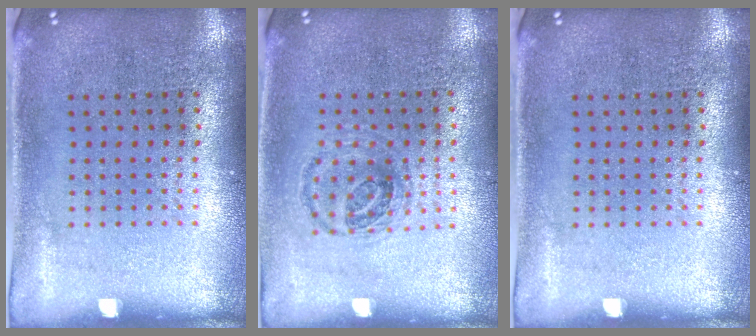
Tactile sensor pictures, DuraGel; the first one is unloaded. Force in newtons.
{"total": 0.9, "press": 0.8, "slide": 0.4}
{"total": 0.0}